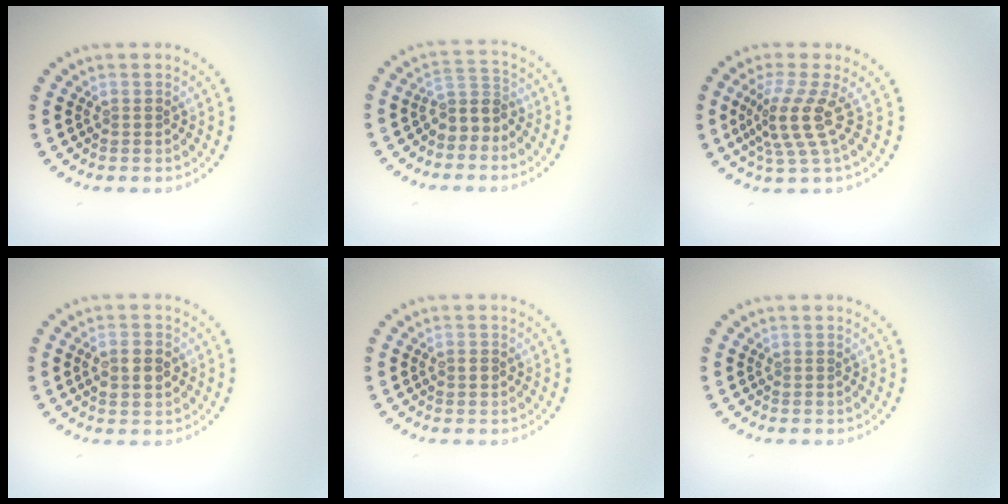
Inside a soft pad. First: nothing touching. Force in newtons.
{"total": 2.6, "press": 2.0, "slide": 1.7}
{"total": 3.8, "press": 2.9, "slide": 2.6}
{"total": 3.2, "press": 3.2, "slide": 0.5}
{"total": 1.1, "press": 1.1, "slide": 0.1}
{"total": 0.0}